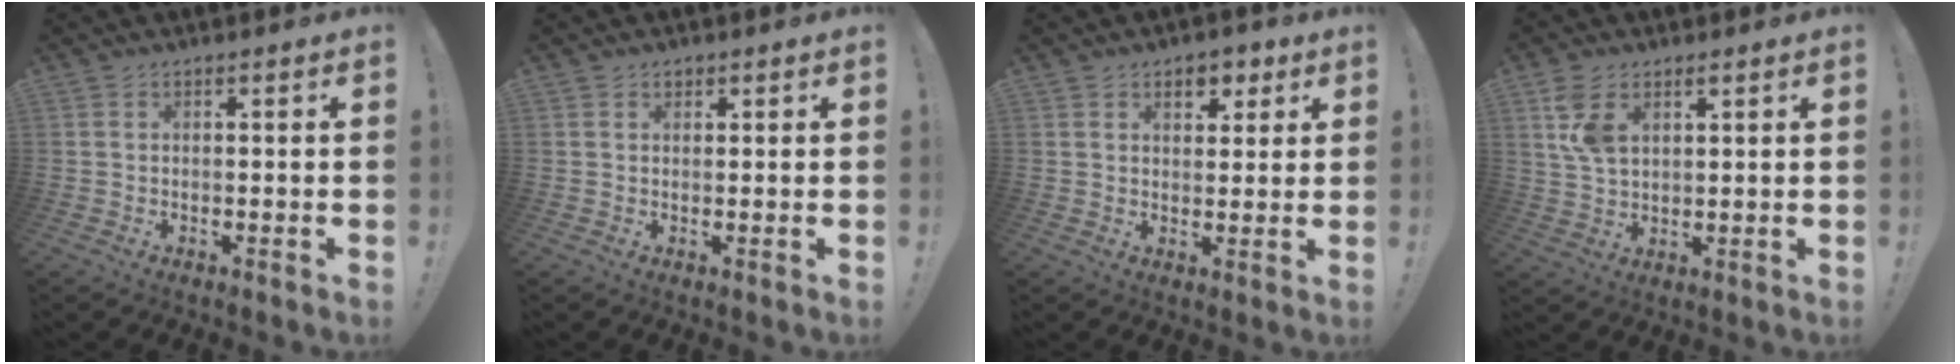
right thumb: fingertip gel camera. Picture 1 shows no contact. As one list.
[{"total": 1.0, "force": [0.7, 0.7, 0.1], "torque": [0.003, -0.002, 0.012]}, {"total": 5.7, "force": [2.8, 3.8, 3.1], "torque": [-0.033, -0.005, 0.046]}, {"total": 6.9, "force": [3.4, 3.9, 4.6], "torque": [-0.087, -0.010, 0.062]}]